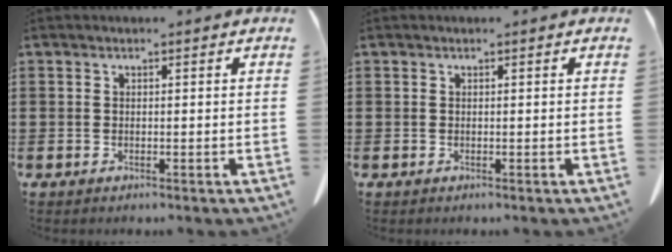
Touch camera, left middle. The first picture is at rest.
{"total": 0.0}